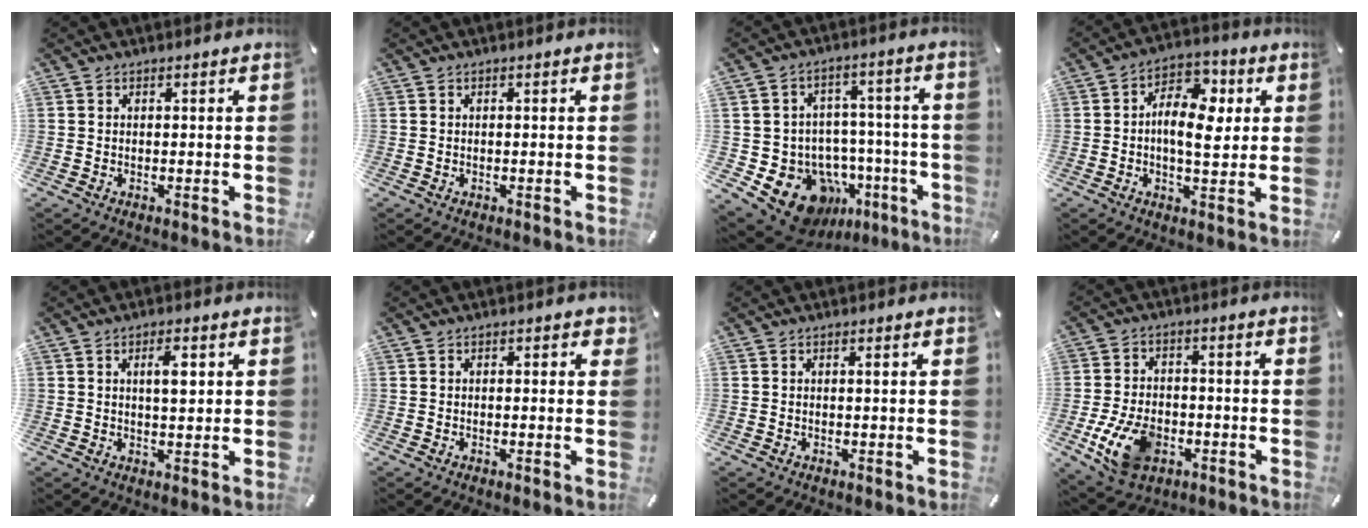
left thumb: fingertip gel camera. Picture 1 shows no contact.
{"total": 0.0}
{"total": 15.8, "force": [-8.1, 11.5, 7.3], "torque": [-0.104, 0.046, -0.118]}
{"total": 10.9, "force": [1.4, 6.7, 8.5], "torque": [-0.129, -0.004, 0.021]}
{"total": 5.0, "force": [1.4, 1.8, 4.4], "torque": [-0.069, -0.003, 0.016]}
{"total": 1.2, "force": [-0.1, 0.6, 1.1], "torque": [-0.013, -0.001, -0.004]}
{"total": 0.5, "force": [0.1, 0.0, 0.5], "torque": [-0.009, -0.002, 0.002]}
{"total": 12.1, "force": [-4.2, 8.1, 7.9], "torque": [-0.172, 0.004, -0.074]}